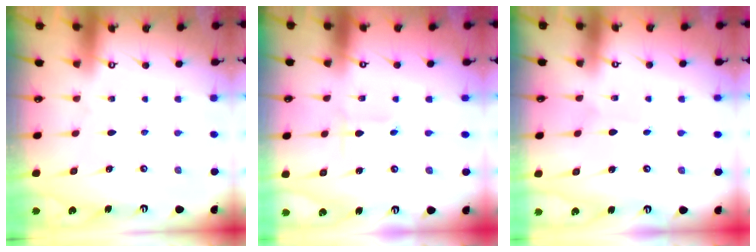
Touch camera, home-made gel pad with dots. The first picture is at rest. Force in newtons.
{"total": 2.2, "press": 2.2, "slide": 0.2}
{"total": 2.6, "press": 2.6, "slide": 0.2}